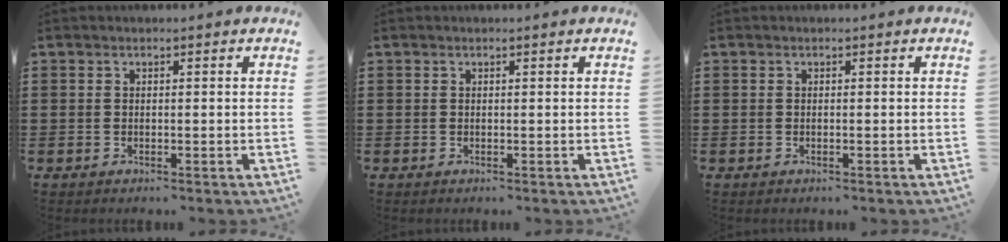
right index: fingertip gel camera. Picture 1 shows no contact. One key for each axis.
{"total": 0.0}
{"total": 0.0}